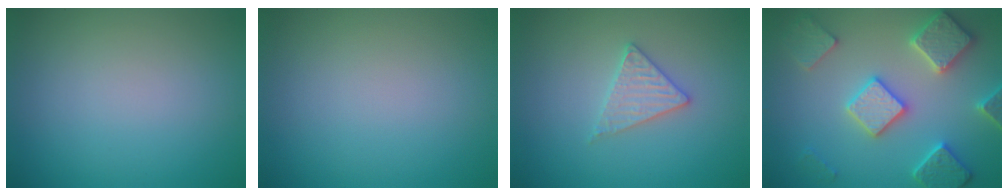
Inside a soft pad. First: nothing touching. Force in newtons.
{"total": 0.0}
{"total": 2.4, "press": 2.4, "slide": 0.3}
{"total": 5.7, "press": 5.6, "slide": 1.3}